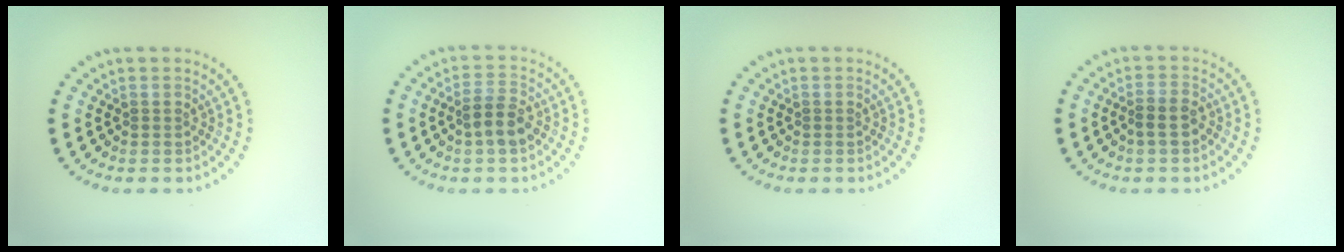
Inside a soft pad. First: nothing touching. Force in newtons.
{"total": 2.7, "press": 2.5, "slide": 0.9}
{"total": 0.0}
{"total": 2.0, "press": 1.8, "slide": 0.8}